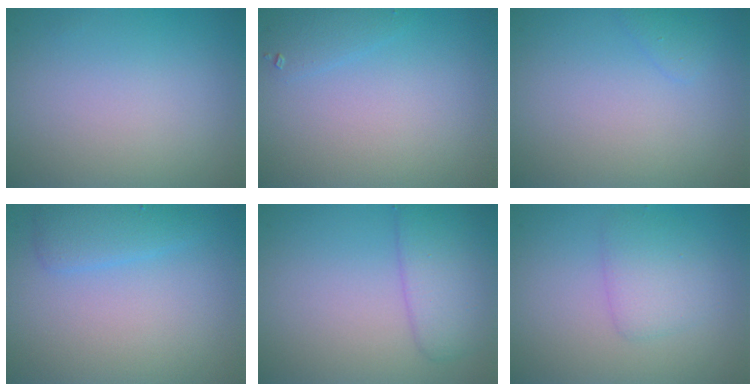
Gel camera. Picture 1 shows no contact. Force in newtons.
{"total": 1.1, "press": 1.1, "slide": 0.1}
{"total": 0.9, "press": 0.9, "slide": 0.0}
{"total": 2.1, "press": 2.1, "slide": 0.2}
{"total": 3.8, "press": 3.8, "slide": 0.2}
{"total": 2.3, "press": 2.3, "slide": 0.1}